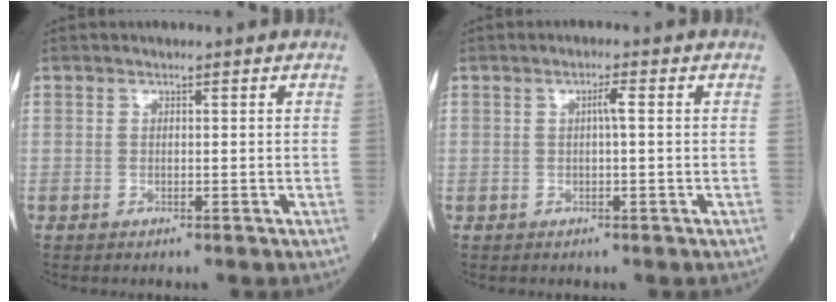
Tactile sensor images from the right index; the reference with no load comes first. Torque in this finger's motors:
{"motor_torque": [0.27, 0.03, 0.15, 0.04]}